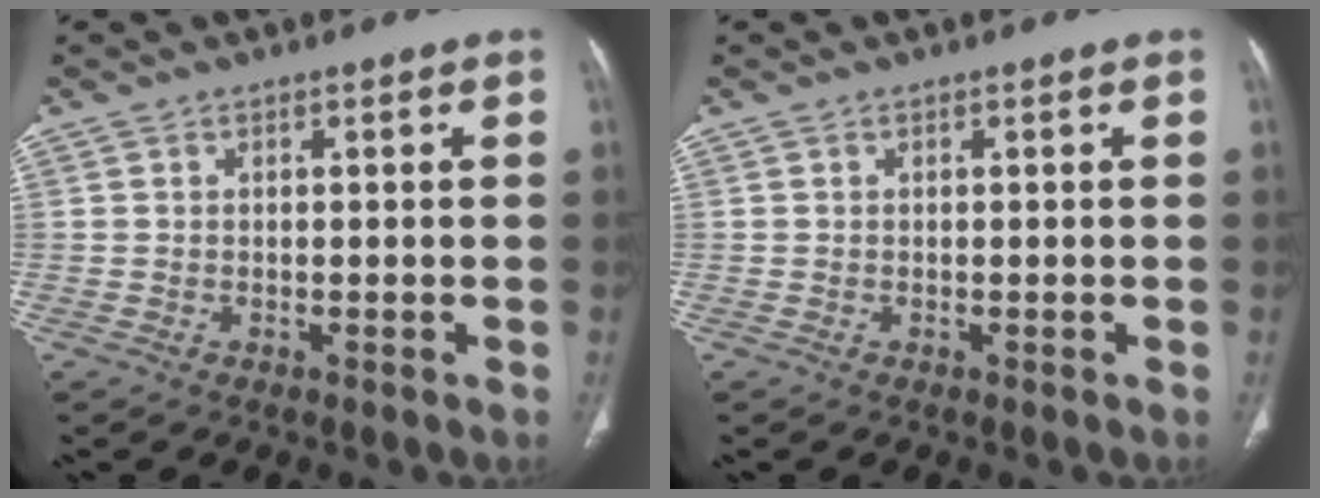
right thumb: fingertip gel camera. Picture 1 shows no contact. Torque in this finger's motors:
{"motor_torque": [0.00, 0.00, -0.06, 0.05, 0.00]}